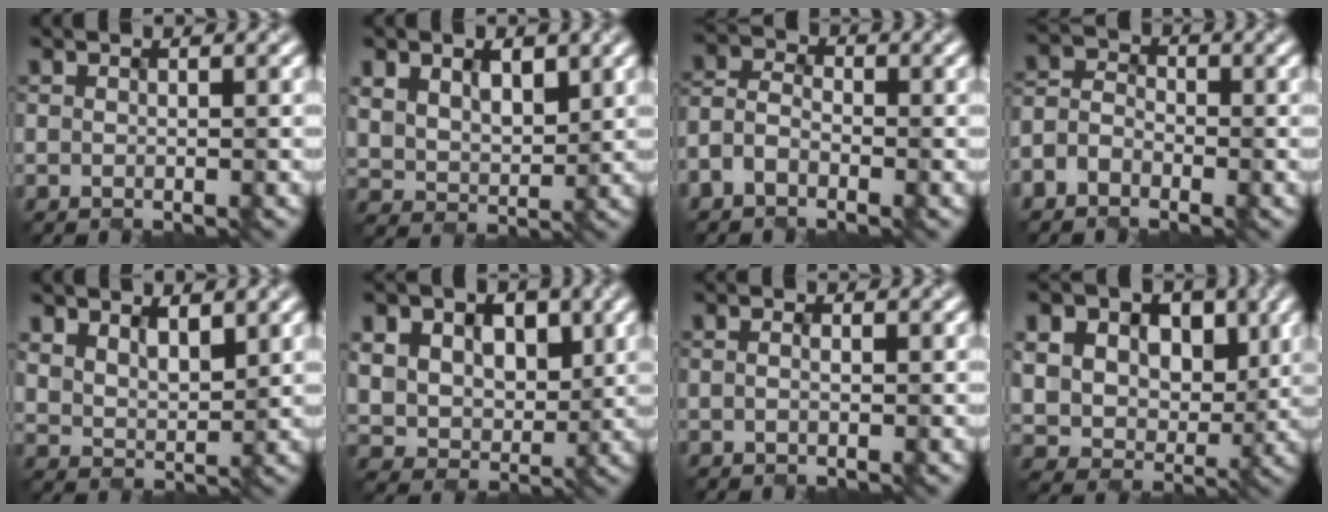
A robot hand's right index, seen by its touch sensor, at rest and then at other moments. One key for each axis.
{"total": 4.8, "fx": 1.6, "fy": 3.6, "fz": 2.9, "tx": -0.060, "ty": -0.005, "tz": 0.022}
{"total": 2.9, "fx": -1.9, "fy": 1.7, "fz": 1.4, "tx": -0.029, "ty": 0.007, "tz": -0.047}
{"total": 2.8, "fx": -1.8, "fy": 1.8, "fz": 1.1, "tx": -0.017, "ty": 0.004, "tz": -0.046}
{"total": 3.2, "fx": 1.7, "fy": 2.1, "fz": 1.7, "tx": -0.042, "ty": -0.010, "tz": 0.032}
{"total": 11.1, "fx": 3.8, "fy": 8.7, "fz": 5.7, "tx": -0.107, "ty": 0.020, "tz": 0.062}
{"total": 1.0, "fx": 0.0, "fy": 0.6, "fz": 0.8, "tx": -0.009, "ty": -0.001, "tz": -0.006}
{"total": 13.8, "fx": 5.2, "fy": 10.6, "fz": 7.1, "tx": -0.146, "ty": 0.022, "tz": 0.095}